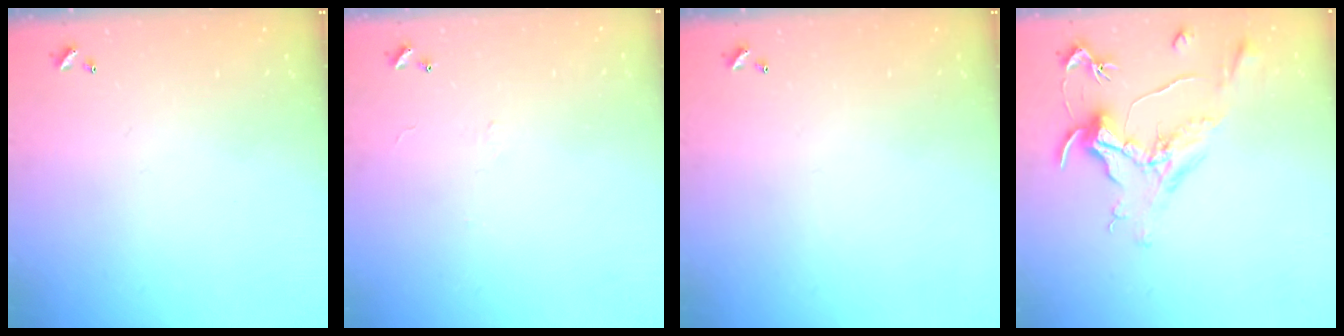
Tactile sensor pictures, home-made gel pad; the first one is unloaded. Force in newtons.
{"total": 0.6, "press": 0.5, "slide": 0.4}
{"total": 0.0}
{"total": 1.5, "press": 1.2, "slide": 1.0}